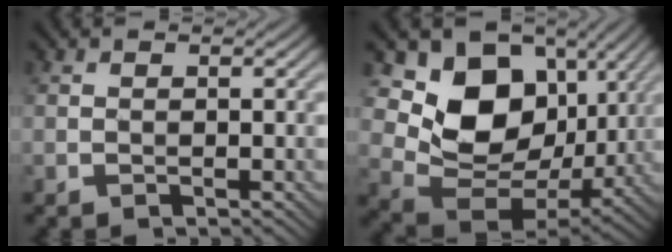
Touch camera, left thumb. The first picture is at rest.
{"total": 13.4, "force": [3.9, 10.1, 7.8], "torque": [-0.156, -0.005, 0.073]}